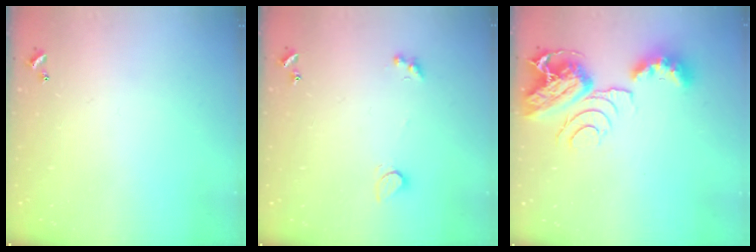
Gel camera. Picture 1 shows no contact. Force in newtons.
{"total": 2.5, "press": 2.4, "slide": 0.5}
{"total": 11.2, "press": 11.1, "slide": 1.4}